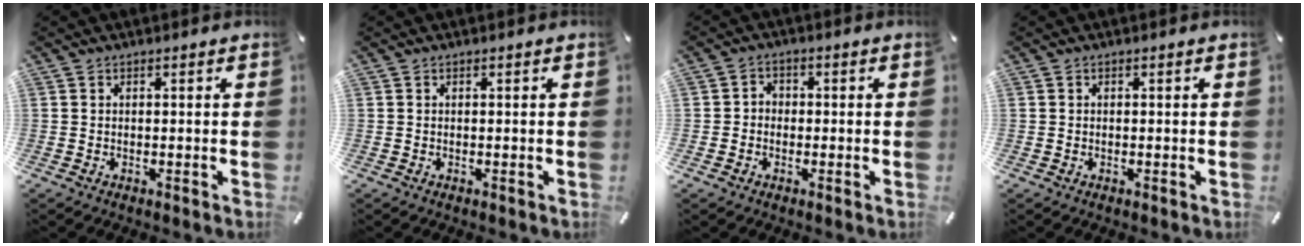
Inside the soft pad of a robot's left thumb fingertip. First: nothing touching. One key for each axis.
{"total": 0.0}
{"total": 2.7, "fx": -1.3, "fy": 2.3, "fz": 0.6, "tx": -0.011, "ty": 0.012, "tz": -0.028}
{"total": 0.0}